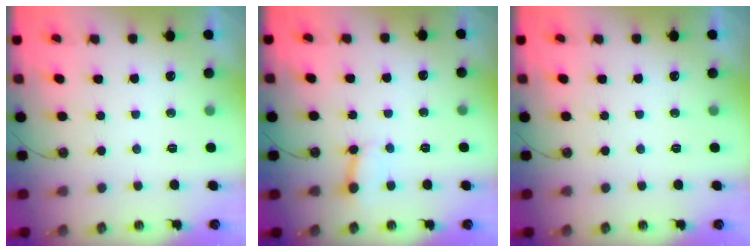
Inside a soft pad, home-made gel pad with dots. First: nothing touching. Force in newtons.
{"total": 2.9, "press": 2.9, "slide": 0.2}
{"total": 0.0}